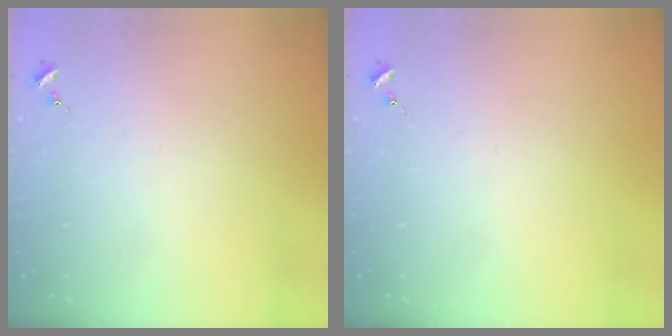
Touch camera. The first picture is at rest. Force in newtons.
{"total": 0.0}